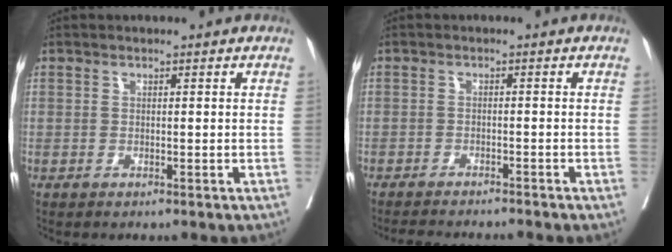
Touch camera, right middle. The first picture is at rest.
{"total": 7.4, "force": [-7.0, 0.9, 2.1], "torque": [-0.024, -0.006, -0.099]}